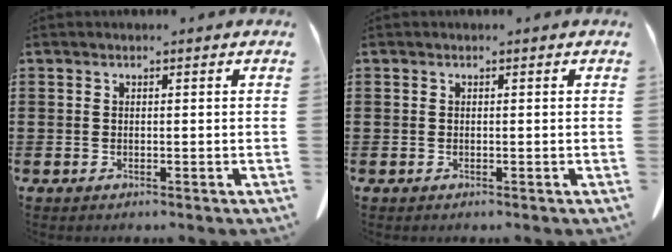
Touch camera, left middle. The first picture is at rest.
{"total": 0.0}